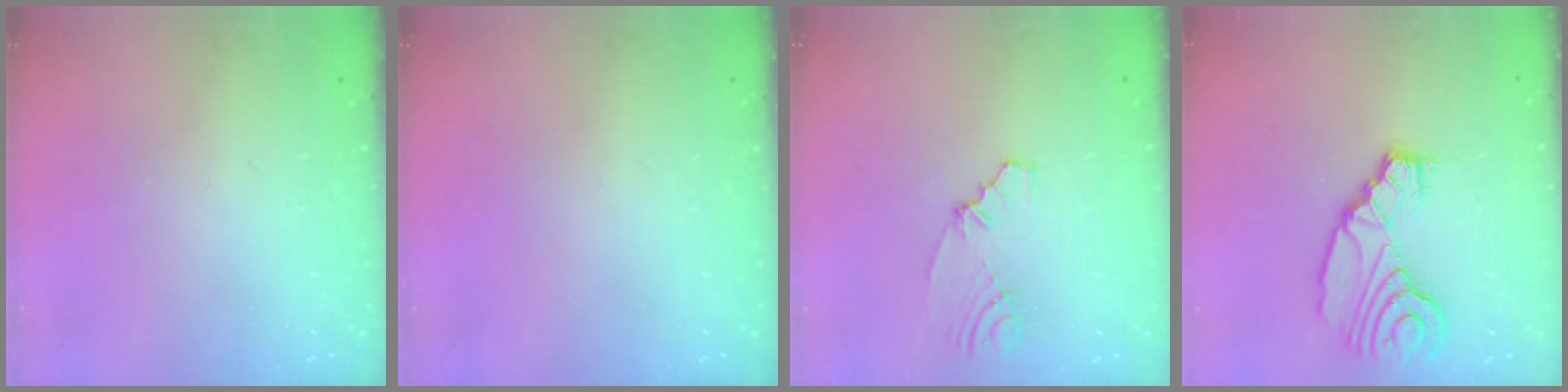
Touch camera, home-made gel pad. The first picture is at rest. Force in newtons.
{"total": 0.0}
{"total": 4.3, "press": 2.5, "slide": 3.6}
{"total": 12.3, "press": 12.3, "slide": 1.2}